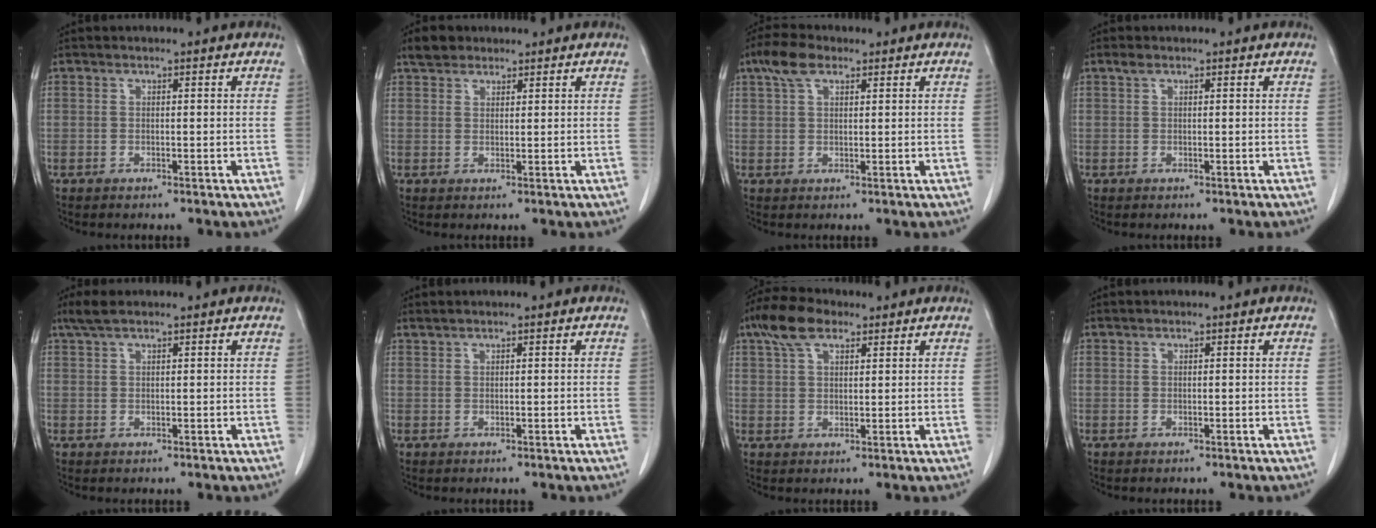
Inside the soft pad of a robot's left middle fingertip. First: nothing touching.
{"total": 2.9, "force": [2.3, 1.7, 0.7], "torque": [-0.018, 0.013, 0.040]}
{"total": 4.6, "force": [2.8, 2.1, 3.1], "torque": [-0.070, 0.019, 0.056]}
{"total": 0.8, "force": [0.5, 0.3, 0.5], "torque": [-0.012, 0.011, 0.011]}
{"total": 2.7, "force": [2.0, 0.5, 1.7], "torque": [-0.041, 0.014, 0.043]}
{"total": 0.7, "force": [0.6, -0.1, 0.1], "torque": [-0.005, 0.005, 0.017]}
{"total": 6.6, "force": [4.2, 2.9, 4.2], "torque": [-0.090, 0.024, 0.080]}
{"total": 0.0}